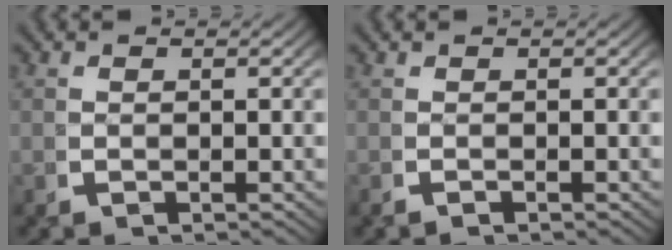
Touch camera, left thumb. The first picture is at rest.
{"total": 0.0}